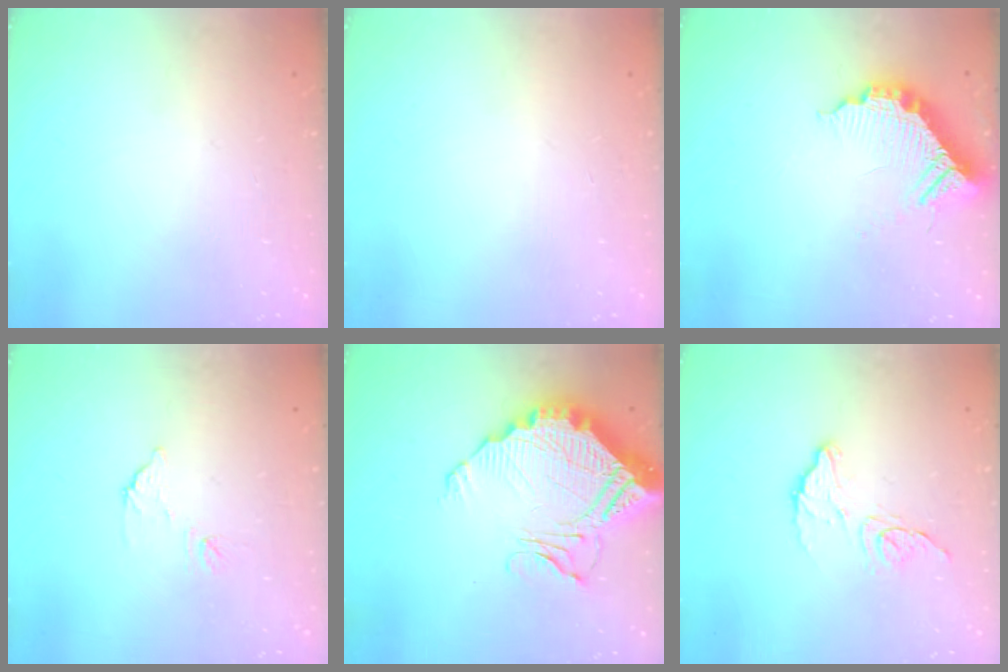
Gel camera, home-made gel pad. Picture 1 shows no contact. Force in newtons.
{"total": 0.0}
{"total": 12.3, "press": 12.3, "slide": 0.7}
{"total": 6.6, "press": 6.6, "slide": 0.4}
{"total": 15.9, "press": 15.8, "slide": 1.0}
{"total": 9.8, "press": 9.8, "slide": 0.5}